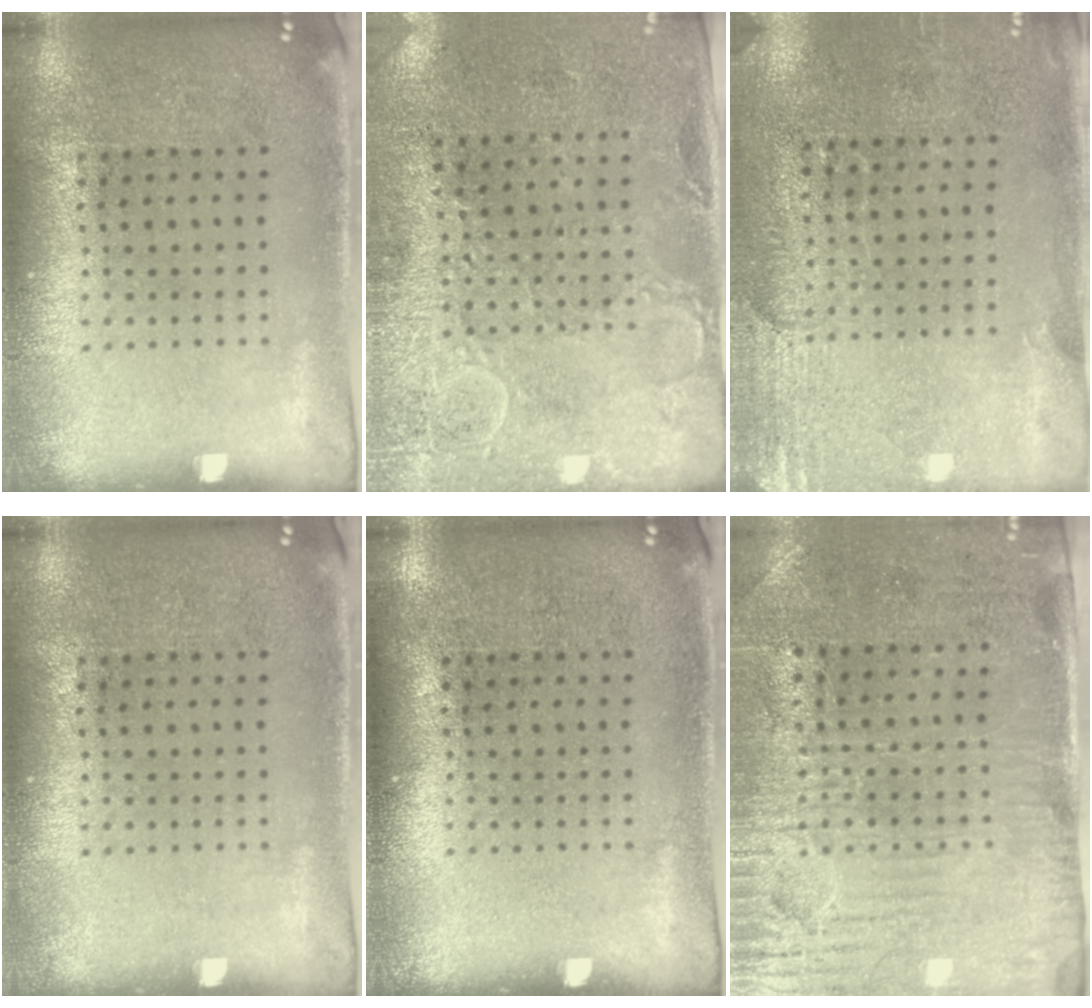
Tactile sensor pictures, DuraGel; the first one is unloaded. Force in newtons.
{"total": 2.8, "press": 2.5, "slide": 1.2}
{"total": 2.6, "press": 2.3, "slide": 1.2}
{"total": 0.0}
{"total": 0.0}
{"total": 3.4, "press": 3.1, "slide": 1.5}